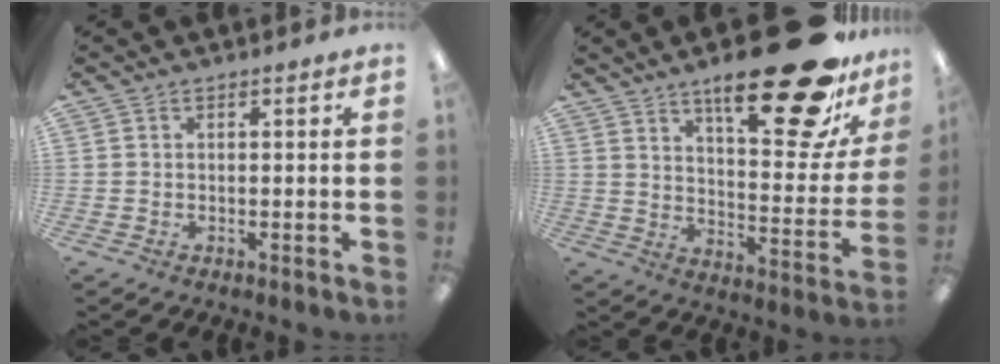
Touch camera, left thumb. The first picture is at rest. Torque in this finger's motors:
{"motor_torque": [1.38, 1.03, 1.57, -1.20, 0.30]}